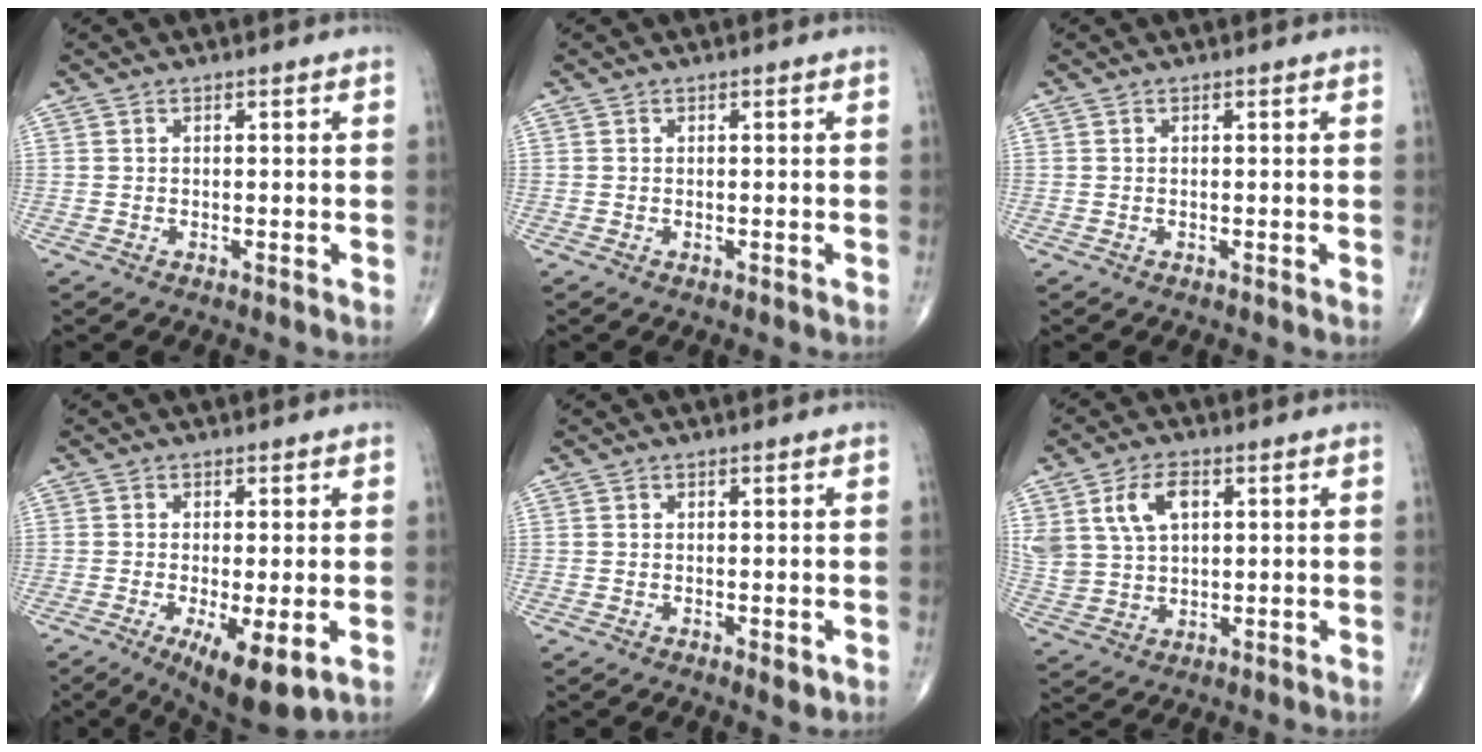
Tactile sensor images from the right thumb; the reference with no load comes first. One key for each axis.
{"total": 0.0}
{"total": 0.0}
{"total": 9.6, "fx": -3.2, "fy": 2.9, "fz": 8.6, "tx": -0.139, "ty": -0.020, "tz": -0.045}
{"total": 1.7, "fx": -0.4, "fy": 0.7, "fz": 1.5, "tx": -0.019, "ty": -0.004, "tz": -0.004}
{"total": 10.3, "fx": 3.8, "fy": 6.6, "fz": 6.9, "tx": -0.134, "ty": -0.003, "tz": 0.083}